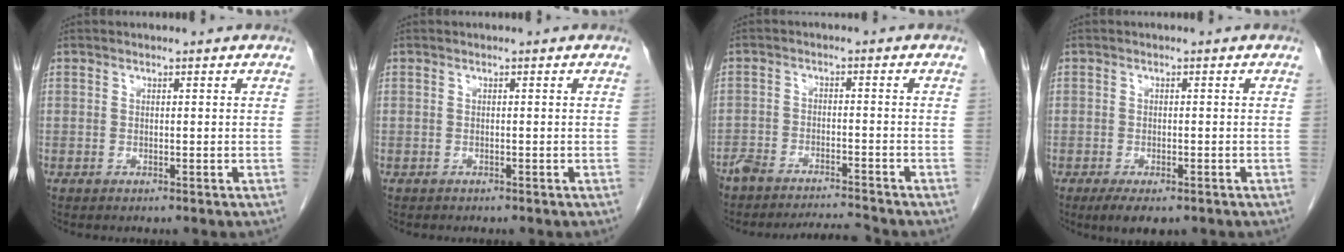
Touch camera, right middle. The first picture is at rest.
{"total": 0.5, "force": [-0.5, 0.3, 0.1], "torque": [-0.006, 0.000, -0.006]}
{"total": 7.1, "force": [-6.9, 0.1, 1.5], "torque": [-0.027, 0.006, -0.117]}
{"total": 4.7, "force": [-3.2, 1.7, 3.0], "torque": [-0.046, -0.007, -0.047]}